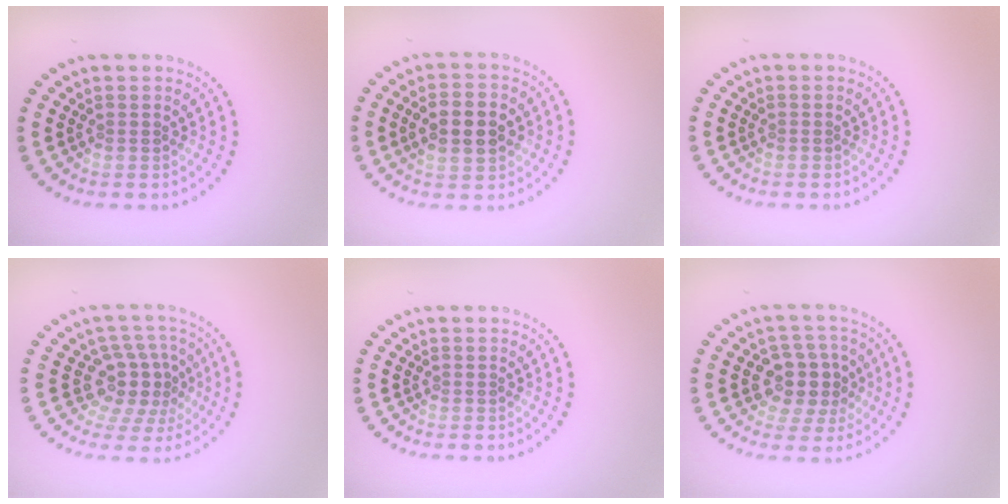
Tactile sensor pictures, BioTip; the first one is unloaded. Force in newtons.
{"total": 4.6, "press": 4.6, "slide": 0.3}
{"total": 0.0}
{"total": 4.0, "press": 3.3, "slide": 2.3}
{"total": 0.0}
{"total": 4.3, "press": 3.9, "slide": 1.7}